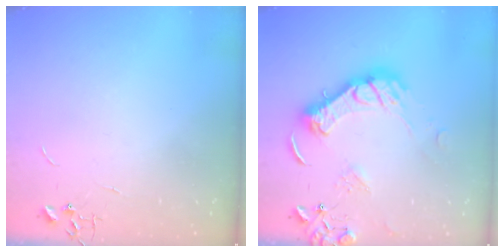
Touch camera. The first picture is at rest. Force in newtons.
{"total": 15.9, "press": 15.8, "slide": 1.9}